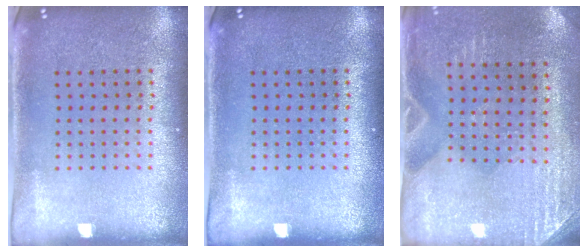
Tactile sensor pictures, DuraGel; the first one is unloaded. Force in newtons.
{"total": 0.0}
{"total": 2.8, "press": 2.5, "slide": 1.2}